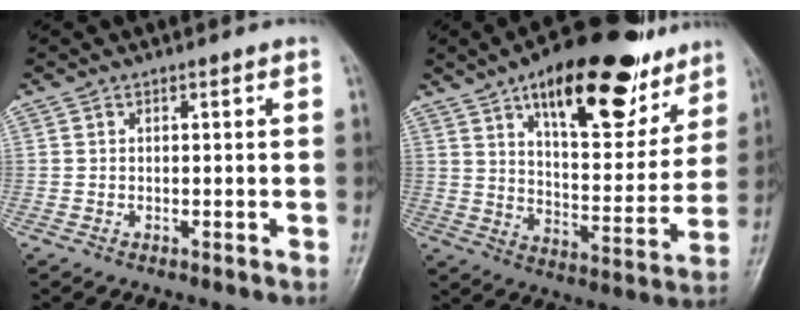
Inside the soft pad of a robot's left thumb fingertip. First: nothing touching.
{"total": 24.0, "force": [14.5, 10.0, 16.3], "torque": [-0.193, -0.045, 0.224]}